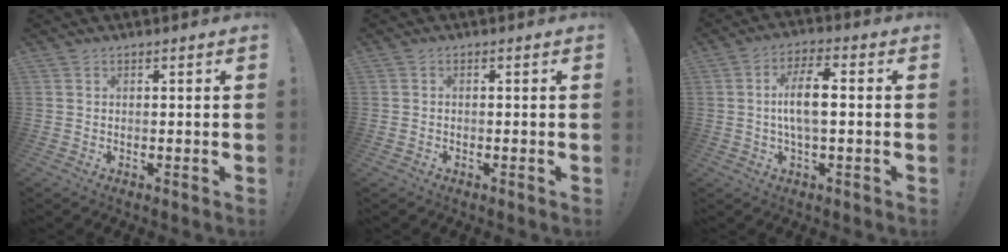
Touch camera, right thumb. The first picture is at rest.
{"total": 0.8, "force": [-0.7, 0.4, 0.0], "torque": [0.001, 0.003, -0.011]}
{"total": 9.5, "force": [0.1, 3.3, 8.9], "torque": [-0.162, 0.007, -0.002]}